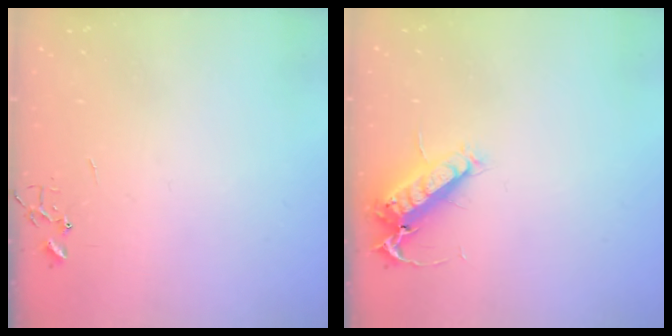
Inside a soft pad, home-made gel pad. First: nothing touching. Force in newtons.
{"total": 13.1, "press": 13.0, "slide": 2.0}